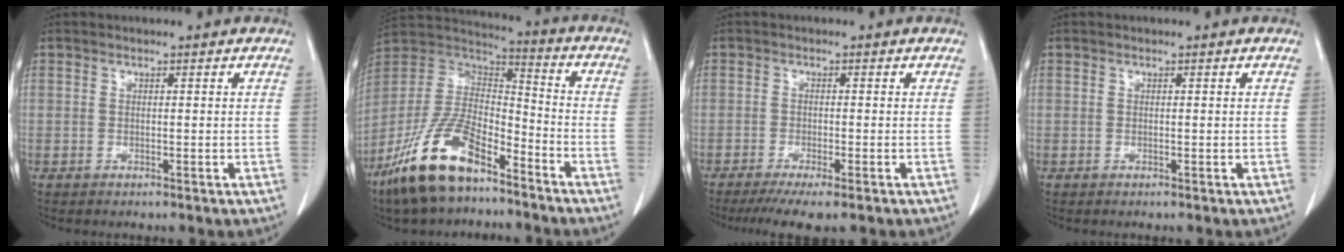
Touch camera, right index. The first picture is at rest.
{"total": 16.4, "force": [-10.9, 5.8, 10.9], "torque": [-0.226, 0.004, -0.206]}
{"total": 5.7, "force": [-4.2, 0.6, 3.9], "torque": [-0.058, -0.014, -0.067]}
{"total": 0.0}